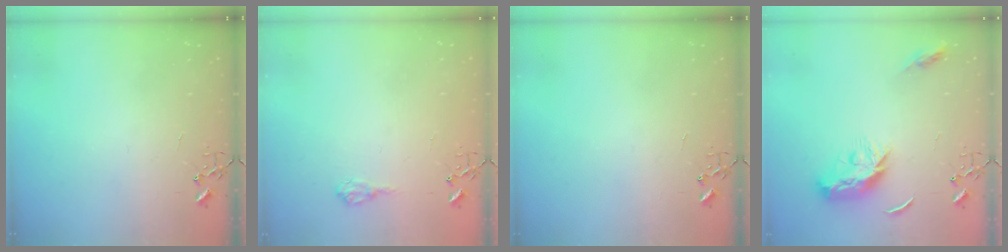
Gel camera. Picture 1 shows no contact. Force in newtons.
{"total": 7.2, "press": 7.1, "slide": 0.9}
{"total": 0.0}
{"total": 11.4, "press": 11.4, "slide": 0.8}